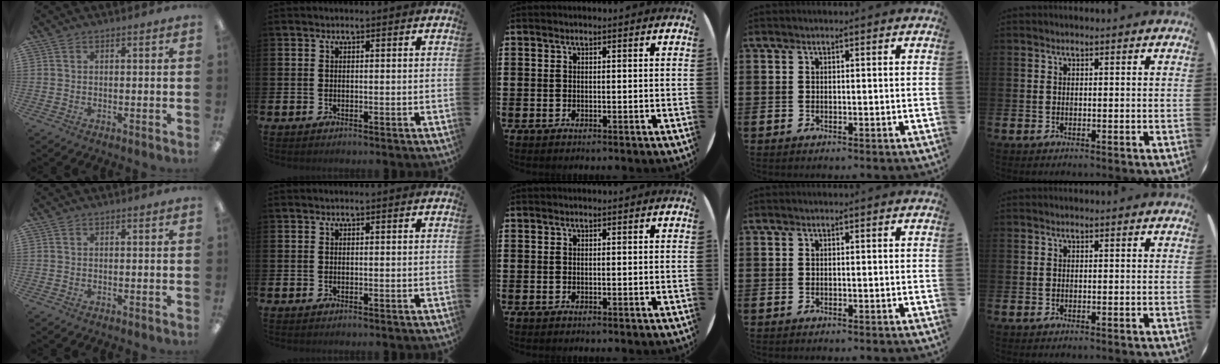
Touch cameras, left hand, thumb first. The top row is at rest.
{}